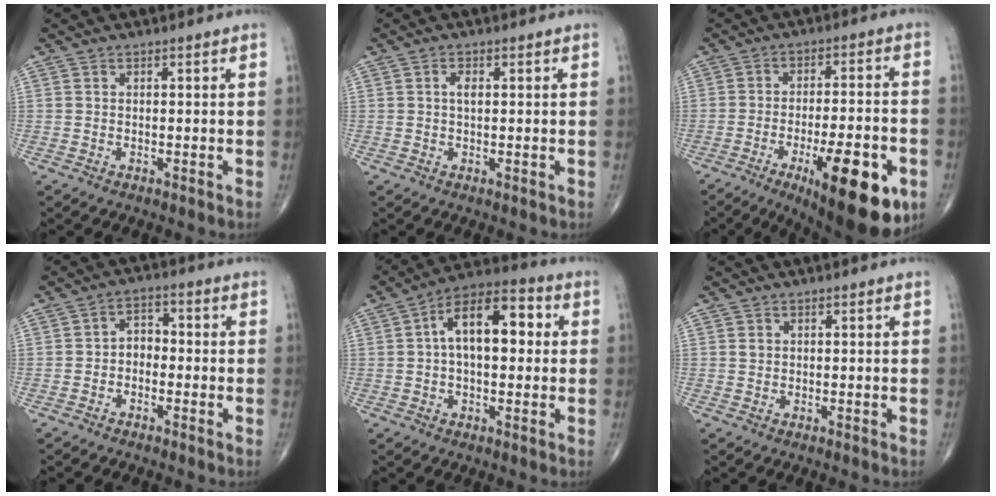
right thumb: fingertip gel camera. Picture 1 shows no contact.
{"total": 1.8, "force": [0.4, 0.9, 1.6], "torque": [-0.029, 0.000, 0.006]}
{"total": 20.1, "force": [-8.5, 6.2, 17.1], "torque": [-0.202, 0.021, -0.111]}
{"total": 4.0, "force": [-1.1, 2.9, 2.4], "torque": [-0.020, 0.024, -0.031]}
{"total": 13.3, "force": [1.7, 7.0, 11.1], "torque": [-0.164, 0.034, 0.017]}
{"total": 0.7, "force": [0.3, 0.6, 0.3], "torque": [-0.001, 0.000, 0.007]}